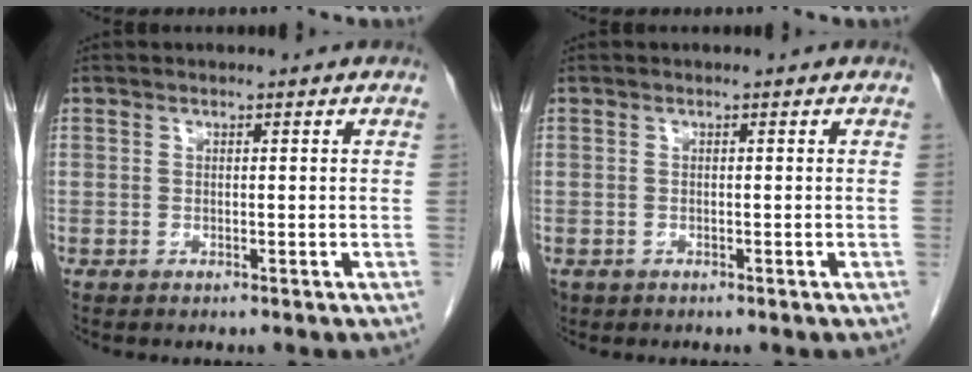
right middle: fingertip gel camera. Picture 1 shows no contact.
{"total": 1.4, "force": [-0.8, 1.2, 0.4], "torque": [-0.015, -0.001, -0.008]}